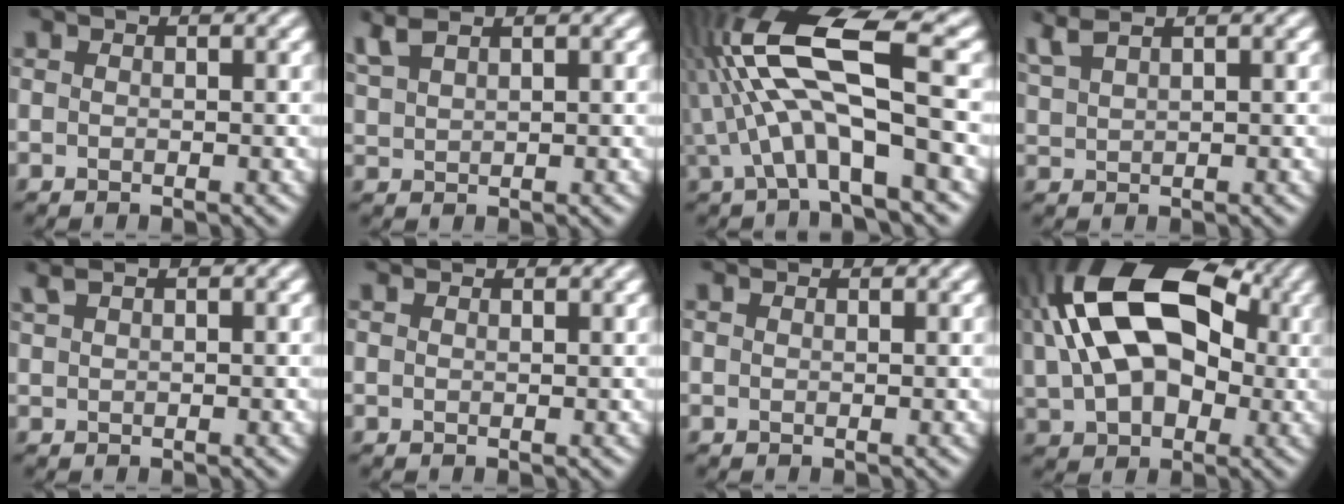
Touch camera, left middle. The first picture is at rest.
{"total": 2.3, "force": [2.1, 0.4, 1.0], "torque": [-0.031, 0.011, 0.050]}
{"total": 10.0, "force": [0.7, 3.0, 9.5], "torque": [-0.184, 0.024, 0.003]}
{"total": 2.6, "force": [2.2, 0.4, 1.3], "torque": [-0.037, 0.015, 0.052]}
{"total": 1.3, "force": [1.1, 0.2, 0.6], "torque": [-0.018, 0.005, 0.024]}
{"total": 1.5, "force": [1.5, 0.2, 0.2], "torque": [-0.008, 0.005, 0.021]}
{"total": 1.0, "force": [1.0, 0.1, 0.0], "torque": [-0.001, 0.002, 0.010]}
{"total": 16.0, "force": [3.9, 10.0, 11.9], "torque": [-0.190, 0.016, 0.062]}